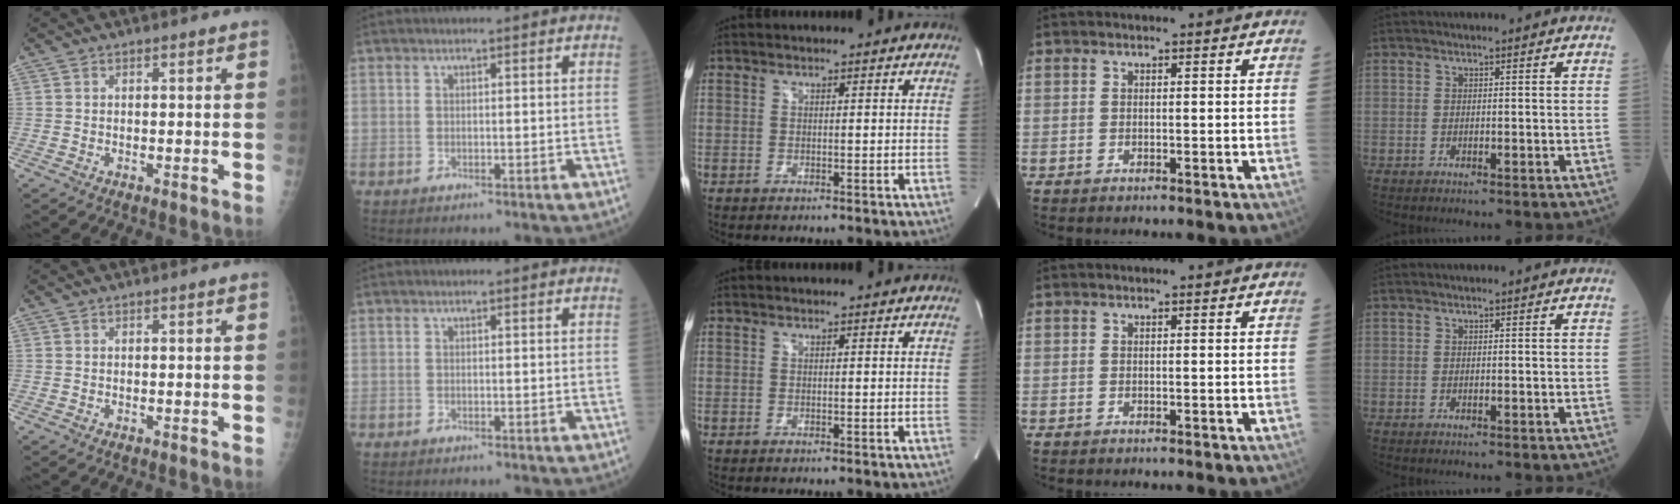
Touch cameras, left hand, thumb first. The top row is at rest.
{}